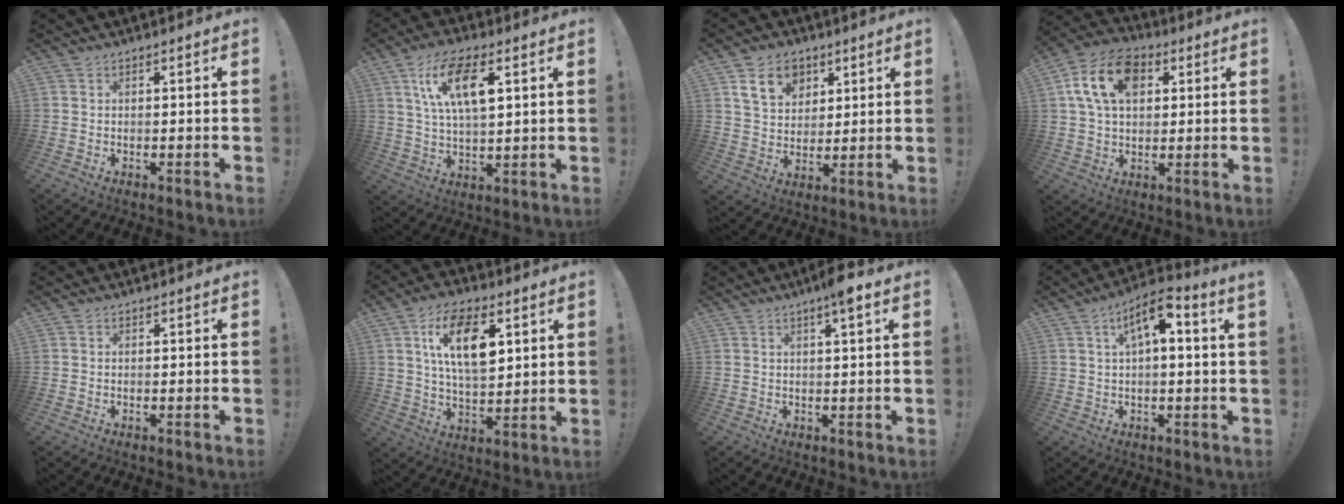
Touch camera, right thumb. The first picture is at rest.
{"total": 13.0, "force": [5.5, 5.6, 10.4], "torque": [-0.188, 0.005, 0.098]}
{"total": 12.3, "force": [5.9, 9.3, 5.5], "torque": [-0.083, -0.019, 0.116]}
{"total": 15.0, "force": [4.9, 10.2, 9.9], "torque": [-0.175, 0.004, 0.095]}
{"total": 0.0}
{"total": 15.3, "force": [5.3, 7.7, 12.1], "torque": [-0.212, 0.000, 0.089]}
{"total": 4.9, "force": [2.7, 0.1, 4.1], "torque": [-0.058, -0.009, 0.037]}
{"total": 7.8, "force": [2.4, 1.8, 7.2], "torque": [-0.115, -0.005, 0.036]}